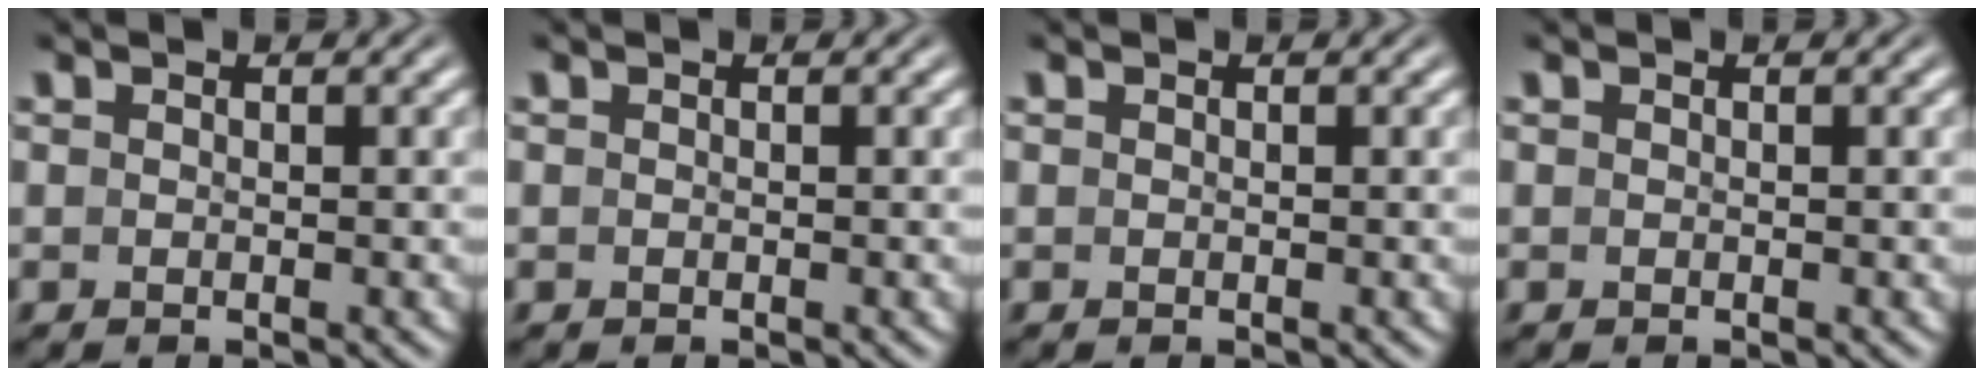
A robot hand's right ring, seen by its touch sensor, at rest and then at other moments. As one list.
[{"total": 0.0}, {"total": 0.0}, {"total": 0.0}]